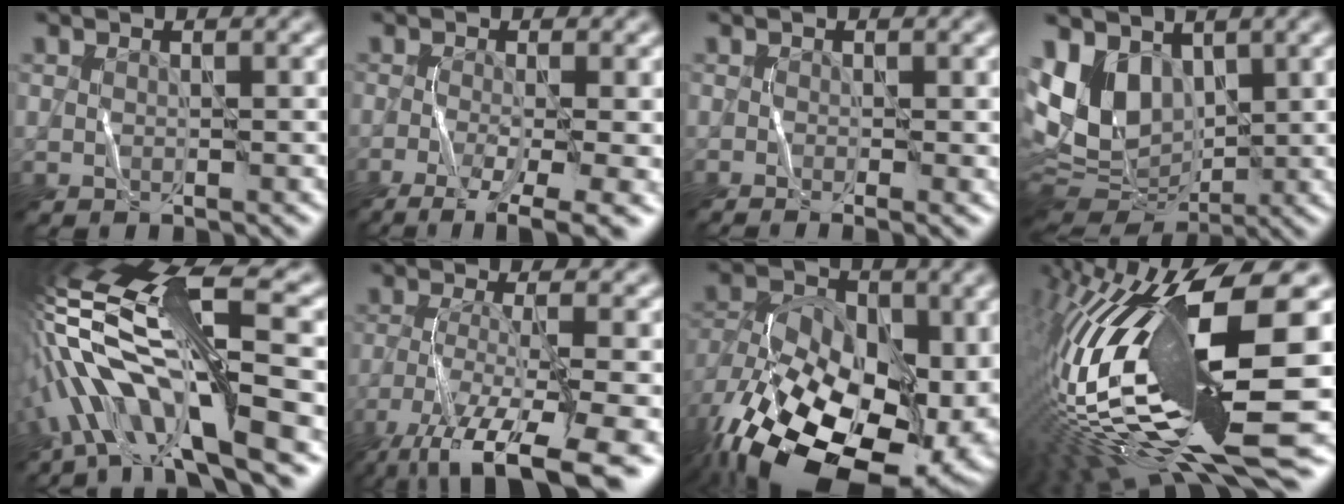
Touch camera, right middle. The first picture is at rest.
{"total": 6.2, "force": [-3.4, 1.1, 5.0], "torque": [-0.080, -0.002, -0.043]}
{"total": 1.2, "force": [-0.7, 0.0, 1.0], "torque": [-0.020, 0.000, -0.006]}
{"total": 8.2, "force": [2.4, 5.6, 5.5], "torque": [-0.140, -0.005, 0.056]}
{"total": 13.4, "force": [-3.2, 3.2, 12.6], "torque": [-0.253, 0.038, -0.040]}
{"total": 10.5, "force": [-7.0, 2.1, 7.6], "torque": [-0.143, -0.009, -0.109]}
{"total": 20.9, "force": [-9.7, 13.3, 12.9], "torque": [-0.218, -0.027, -0.121]}
{"total": 17.3, "force": [-2.5, 4.3, 16.6], "torque": [-0.323, 0.009, -0.031]}